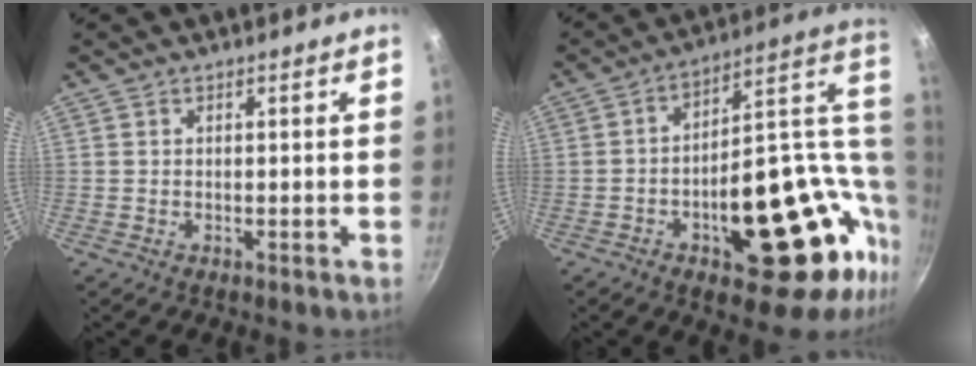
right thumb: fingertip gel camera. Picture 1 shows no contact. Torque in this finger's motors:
{"motor_torque": [2.63, 2.37, 1.79, -0.98, 0.27]}